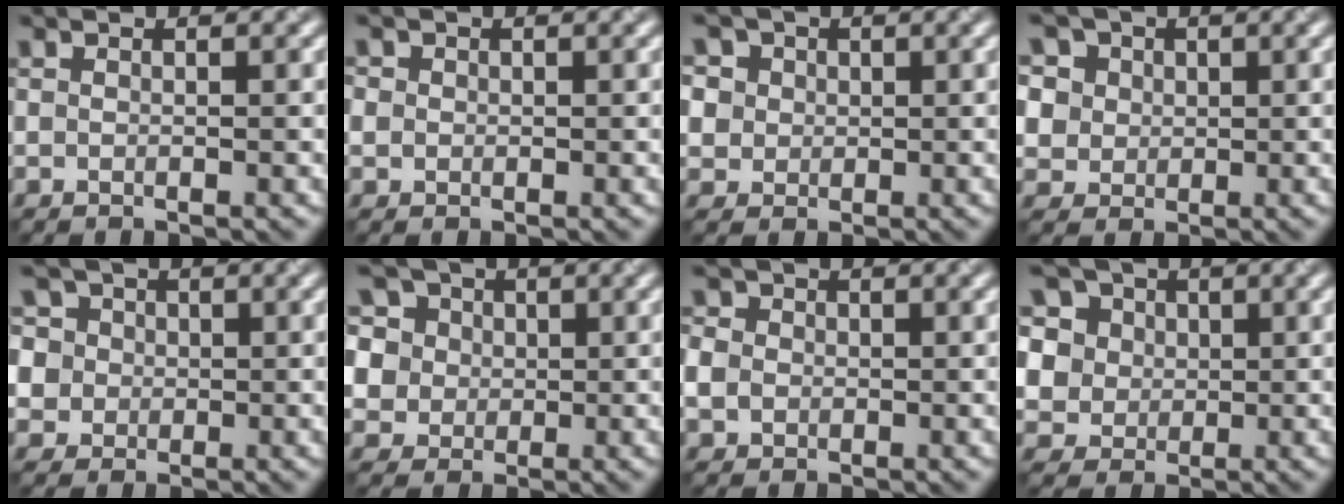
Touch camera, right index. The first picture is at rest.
{"total": 1.8, "force": [0.4, 1.6, 0.6], "torque": [-0.007, 0.008, 0.000]}
{"total": 7.6, "force": [3.5, 6.0, 3.1], "torque": [-0.066, 0.026, 0.036]}
{"total": 9.8, "force": [4.8, 7.4, 4.2], "torque": [-0.098, 0.027, 0.060]}
{"total": 8.9, "force": [3.1, 7.4, 3.8], "torque": [-0.075, 0.037, 0.017]}
{"total": 11.1, "force": [4.9, 8.6, 5.1], "torque": [-0.113, 0.040, 0.060]}
{"total": 5.5, "force": [0.0, 4.9, 2.5], "torque": [-0.055, 0.026, -0.031]}
{"total": 12.7, "force": [6.1, 9.4, 5.9], "torque": [-0.142, 0.043, 0.086]}